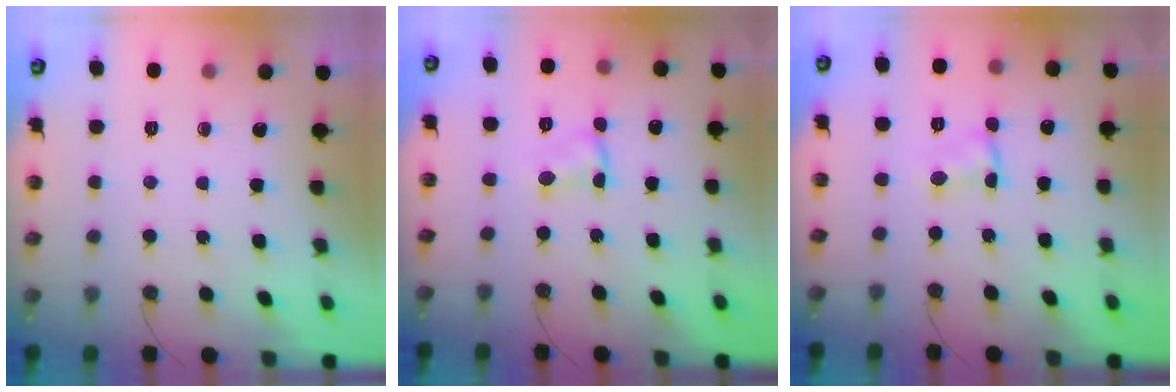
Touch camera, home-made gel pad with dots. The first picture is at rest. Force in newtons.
{"total": 1.6, "press": 1.6, "slide": 0.3}
{"total": 1.6, "press": 1.6, "slide": 0.3}